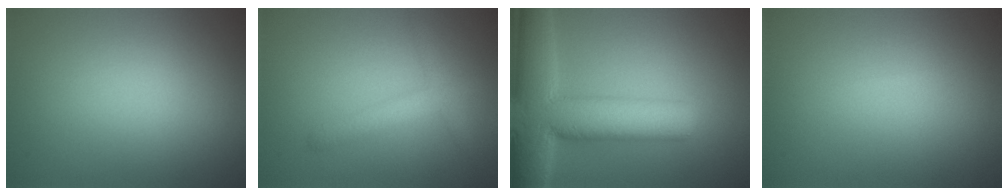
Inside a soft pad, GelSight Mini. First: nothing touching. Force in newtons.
{"total": 2.0, "press": 2.0, "slide": 0.1}
{"total": 10.7, "press": 10.7, "slide": 0.5}
{"total": 0.0}